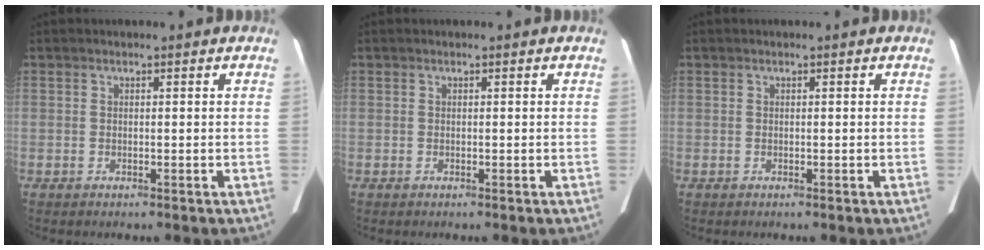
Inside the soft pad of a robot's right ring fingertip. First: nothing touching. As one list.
[{"total": 0.0}, {"total": 0.0}]